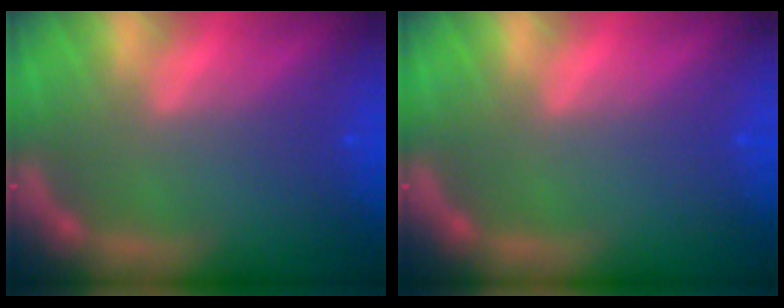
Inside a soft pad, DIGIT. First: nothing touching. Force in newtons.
{"total": 0.0}